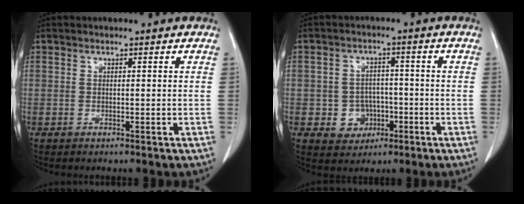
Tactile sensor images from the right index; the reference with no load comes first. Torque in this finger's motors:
{"motor_torque": [0.04, -0.01, -0.29, -0.15]}